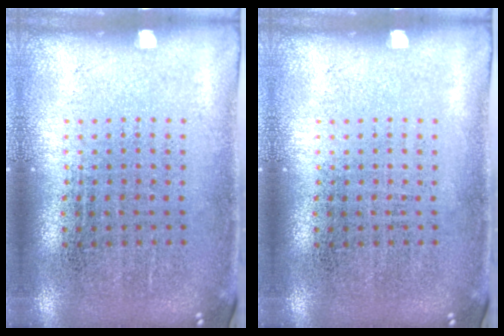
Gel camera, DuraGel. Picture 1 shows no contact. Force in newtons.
{"total": 0.0}